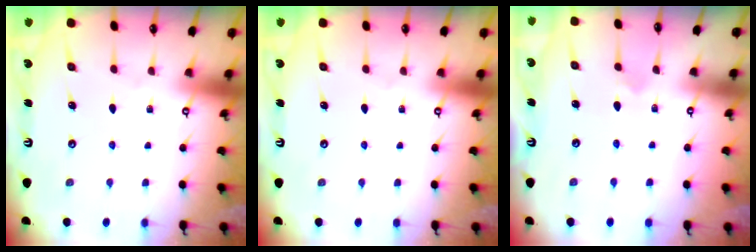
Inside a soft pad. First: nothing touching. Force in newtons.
{"total": 0.0}
{"total": 3.0, "press": 3.0, "slide": 0.2}